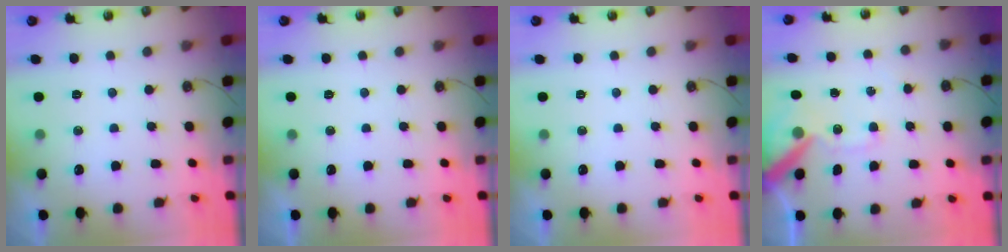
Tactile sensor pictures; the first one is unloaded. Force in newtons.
{"total": 0.0}
{"total": 0.0}
{"total": 11.6, "press": 11.5, "slide": 1.5}